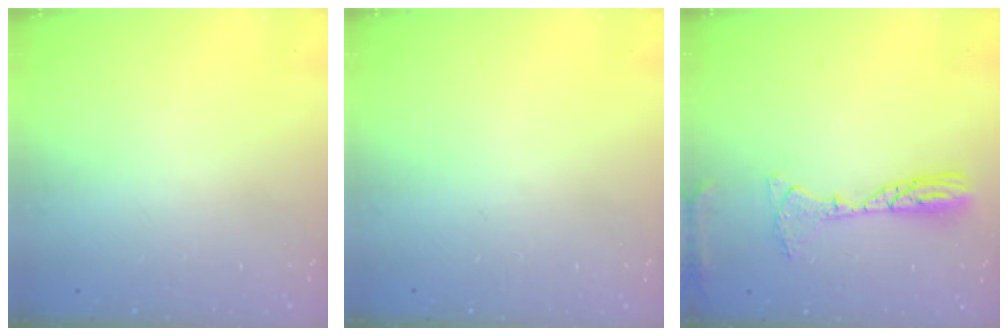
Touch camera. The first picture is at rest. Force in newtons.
{"total": 0.0}
{"total": 10.6, "press": 10.4, "slide": 2.2}